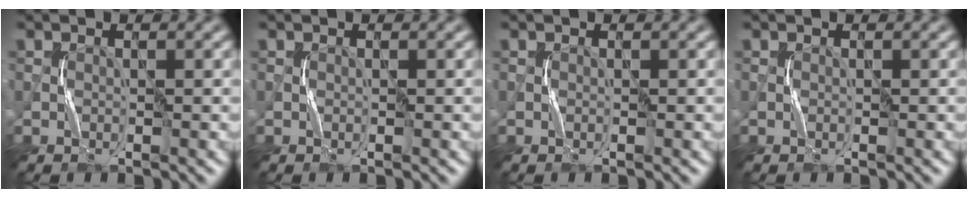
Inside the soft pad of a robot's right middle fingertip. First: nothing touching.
{"total": 0.0}
{"total": 0.0}
{"total": 0.0}